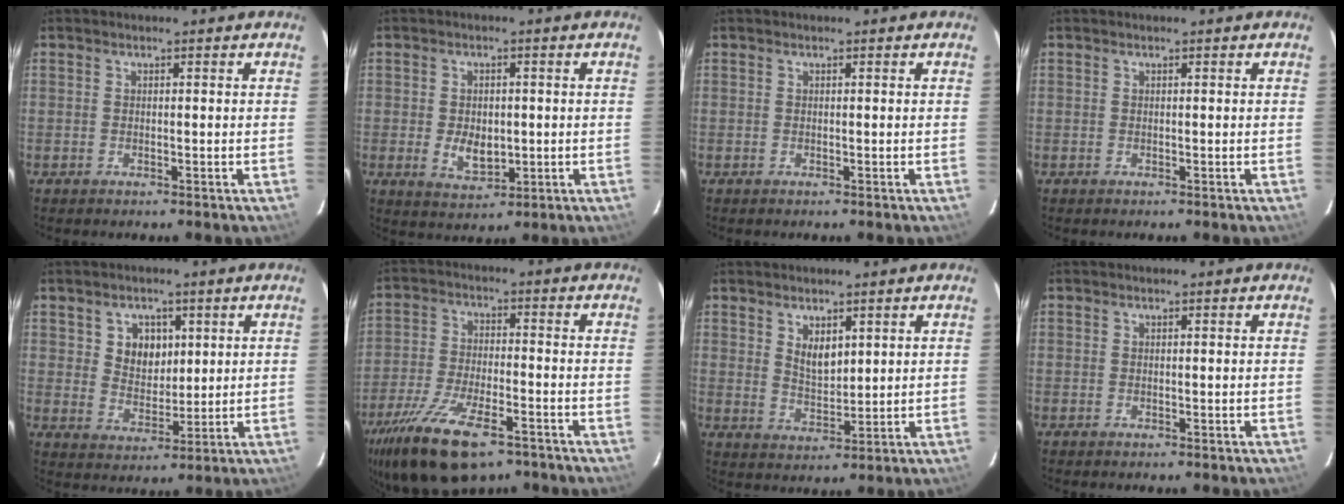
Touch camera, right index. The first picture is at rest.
{"total": 5.9, "force": [-0.9, 4.0, 4.3], "torque": [-0.081, -0.008, -0.006]}
{"total": 0.0}
{"total": 0.0}
{"total": 6.5, "force": [2.3, 5.4, 2.9], "torque": [-0.046, 0.009, 0.049]}
{"total": 18.3, "force": [-12.1, 7.0, 11.8], "torque": [-0.246, -0.044, -0.207]}
{"total": 4.8, "force": [2.4, 2.6, 3.3], "torque": [-0.052, -0.003, 0.047]}
{"total": 0.0}